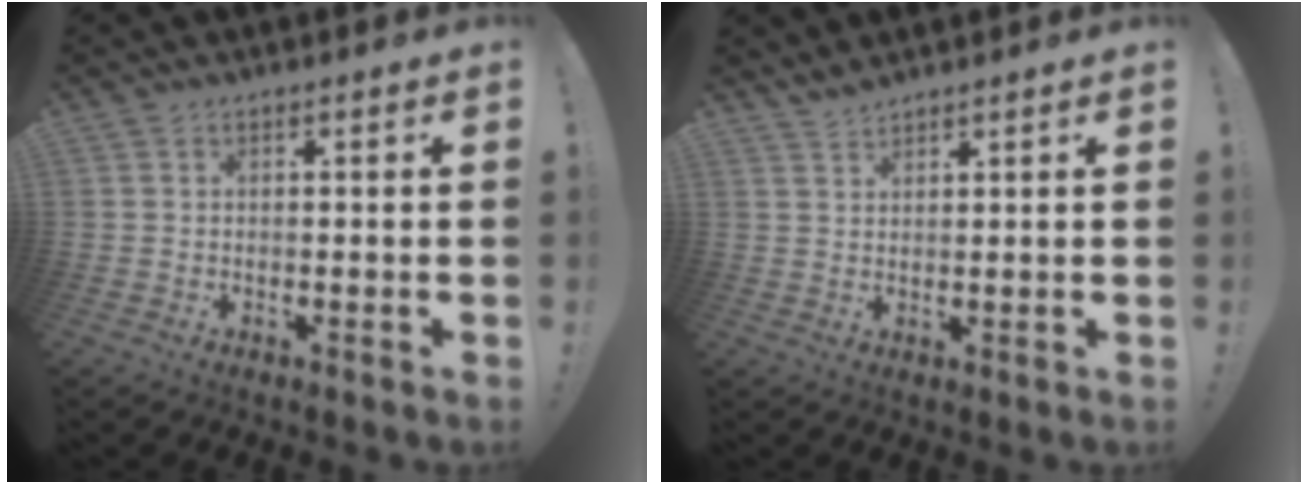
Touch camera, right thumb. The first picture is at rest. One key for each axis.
{"total": 2.6, "fx": 2.5, "fy": 0.3, "fz": 0.8, "tx": -0.017, "ty": -0.015, "tz": 0.045}